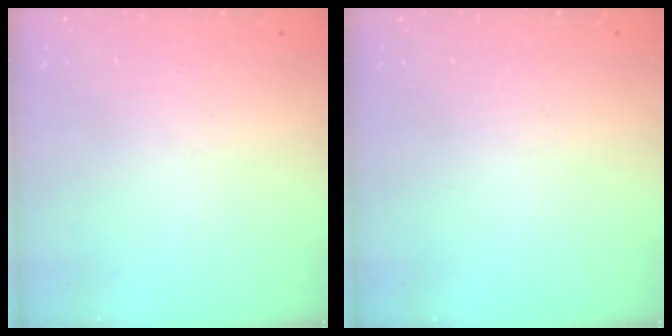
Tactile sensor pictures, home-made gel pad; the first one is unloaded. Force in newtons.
{"total": 0.0}